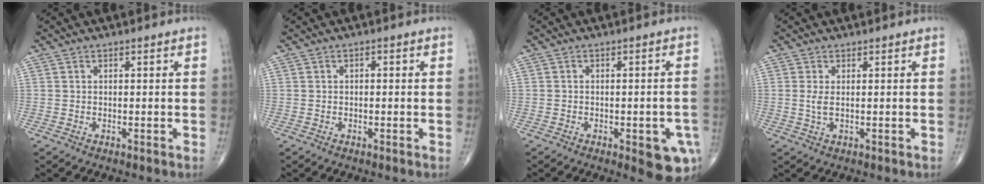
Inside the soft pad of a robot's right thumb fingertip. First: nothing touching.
{"total": 0.8, "force": [0.0, 0.5, 0.6], "torque": [-0.003, 0.002, -0.003]}
{"total": 8.4, "force": [-3.3, 3.1, 7.1], "torque": [-0.067, 0.006, -0.034]}
{"total": 1.8, "force": [0.2, 0.5, 1.7], "torque": [-0.047, -0.003, 0.009]}